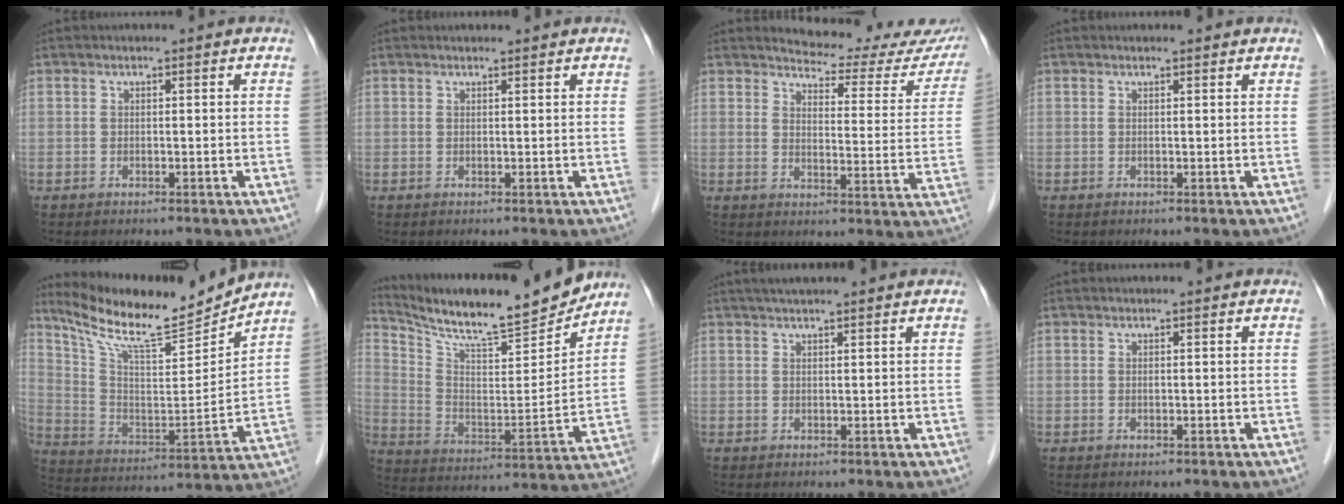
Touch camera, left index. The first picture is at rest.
{"total": 1.3, "force": [1.3, 0.0, 0.2], "torque": [-0.007, 0.005, 0.019]}
{"total": 15.7, "force": [15.1, 3.0, 3.0], "torque": [-0.014, -0.065, 0.156]}
{"total": 1.2, "force": [1.2, 0.2, 0.1], "torque": [-0.011, 0.005, 0.013]}
{"total": 16.2, "force": [14.9, 1.0, 6.3], "torque": [-0.128, -0.017, 0.257]}
{"total": 19.6, "force": [17.7, 1.6, 8.2], "torque": [-0.157, -0.027, 0.282]}
{"total": 5.0, "force": [4.3, 0.2, 2.5], "torque": [-0.035, 0.029, 0.063]}
{"total": 0.0}